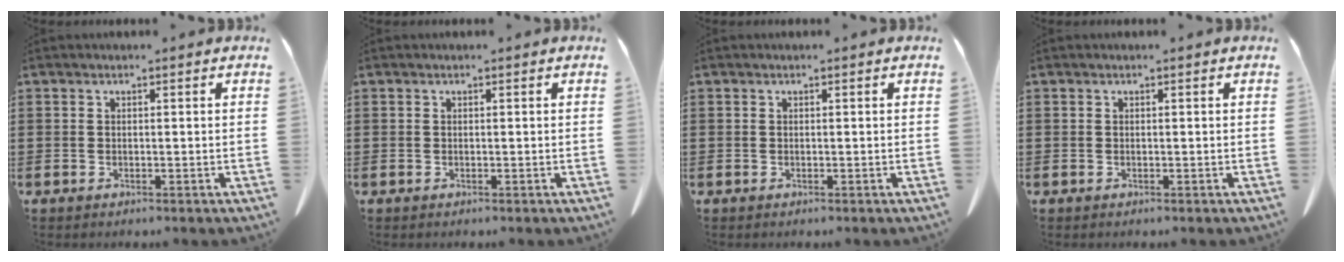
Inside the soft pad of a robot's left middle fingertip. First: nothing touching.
{"total": 0.0}
{"total": 0.0}
{"total": 0.0}